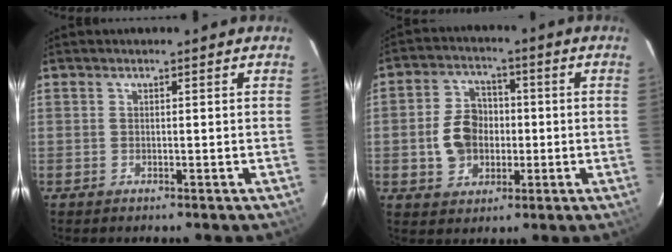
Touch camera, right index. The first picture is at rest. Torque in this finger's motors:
{"motor_torque": [0.22, -0.09, 0.45, 0.05]}